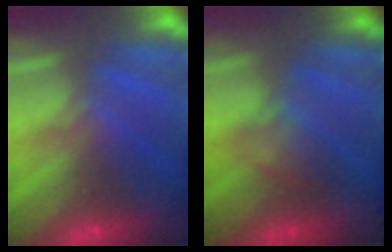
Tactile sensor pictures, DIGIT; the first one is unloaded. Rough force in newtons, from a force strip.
{"total": 2.3}